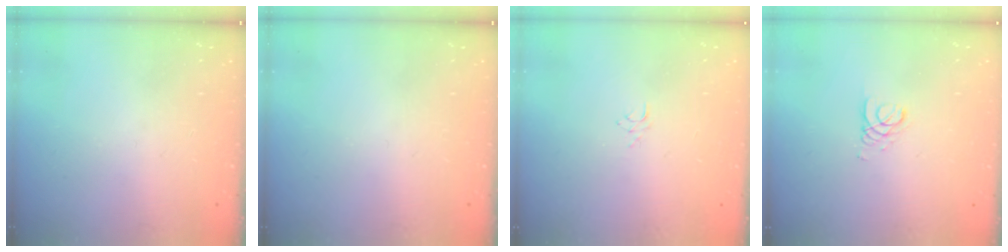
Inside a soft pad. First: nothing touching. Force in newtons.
{"total": 0.0}
{"total": 3.7, "press": 3.7, "slide": 0.1}
{"total": 2.7, "press": 2.7, "slide": 0.3}